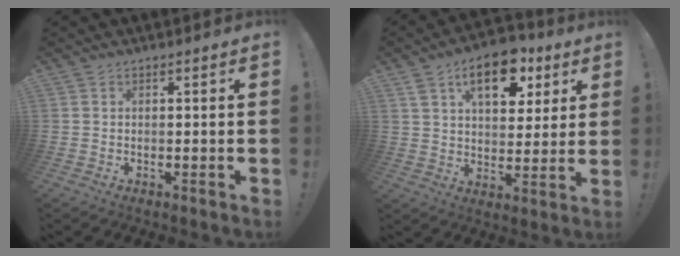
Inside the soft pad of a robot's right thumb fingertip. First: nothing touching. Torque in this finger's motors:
{"motor_torque": [0.71, 3.24, 1.12, 0.39, 0.04]}